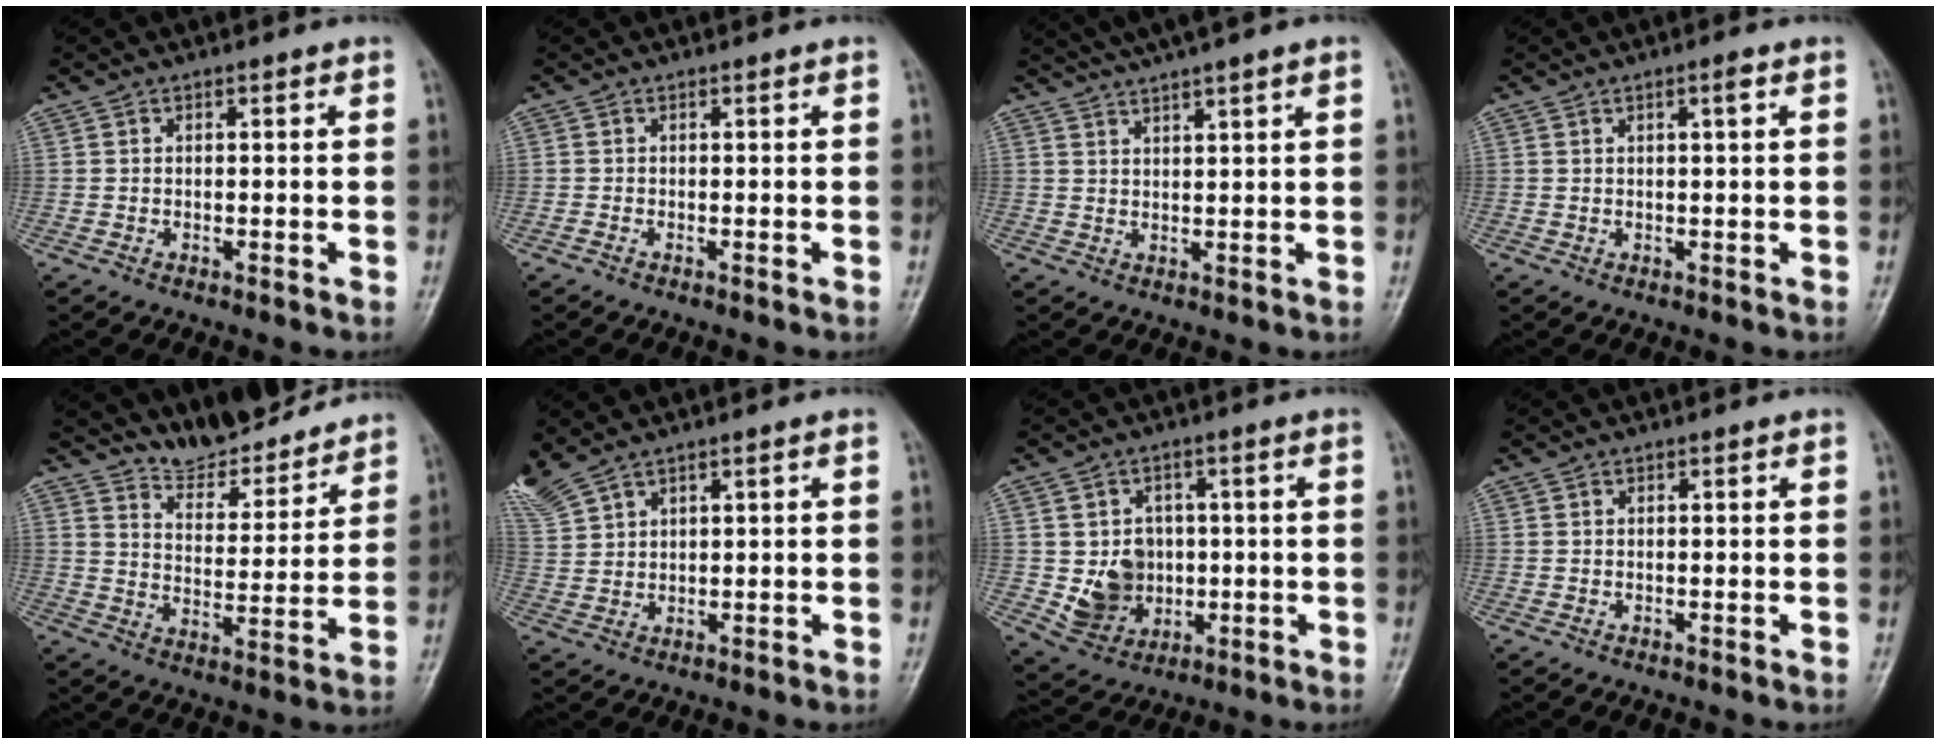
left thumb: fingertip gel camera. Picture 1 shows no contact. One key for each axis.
{"total": 0.0}
{"total": 8.0, "fx": 6.1, "fy": 0.4, "fz": 5.2, "tx": -0.079, "ty": 0.017, "tz": 0.097}
{"total": 1.7, "fx": 0.7, "fy": 0.2, "fz": 1.5, "tx": -0.026, "ty": 0.000, "tz": 0.011}
{"total": 11.6, "fx": 11.1, "fy": 2.7, "fz": 2.3, "tx": -0.016, "ty": -0.079, "tz": 0.177}
{"total": 6.6, "fx": 5.1, "fy": 2.3, "fz": 3.5, "tx": -0.096, "ty": 0.000, "tz": 0.123}
{"total": 8.9, "fx": -0.3, "fy": 7.7, "fz": 4.3, "tx": -0.033, "ty": 0.000, "tz": 0.009}
{"total": 0.0}